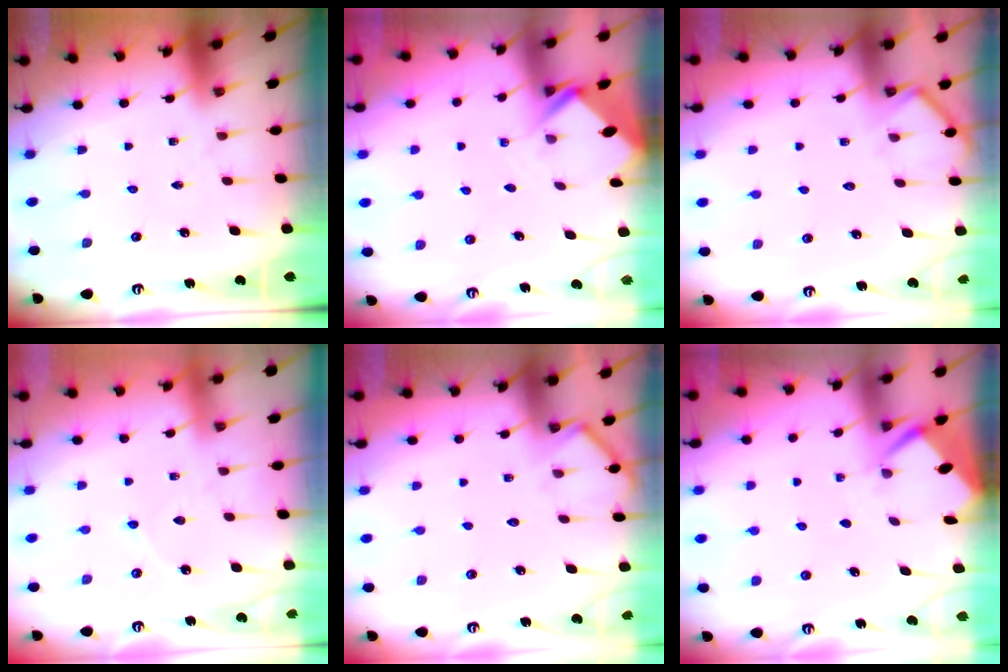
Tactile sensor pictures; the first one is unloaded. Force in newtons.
{"total": 2.8, "press": 2.8, "slide": 0.2}
{"total": 4.9, "press": 4.9, "slide": 0.5}
{"total": 3.3, "press": 3.3, "slide": 0.3}
{"total": 4.9, "press": 4.9, "slide": 0.5}
{"total": 2.8, "press": 2.7, "slide": 0.4}